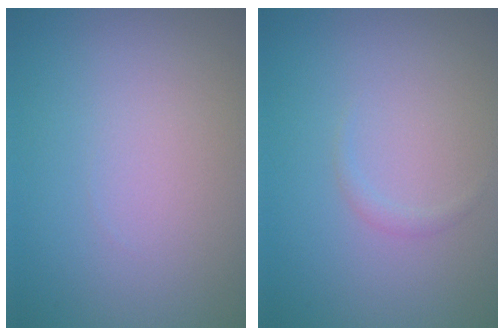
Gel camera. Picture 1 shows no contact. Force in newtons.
{"total": 0.6, "press": 0.5, "slide": 0.1}